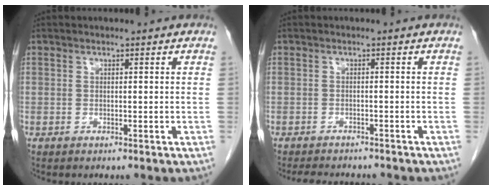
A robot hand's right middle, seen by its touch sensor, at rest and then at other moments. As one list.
[{"total": 6.2, "force": [-5.6, 1.8, 2.0], "torque": [-0.028, -0.003, -0.075]}]